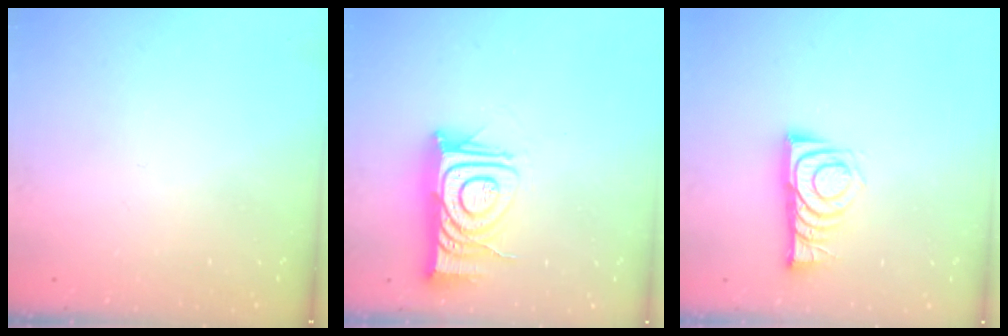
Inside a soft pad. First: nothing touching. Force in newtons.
{"total": 14.8, "press": 14.7, "slide": 1.0}
{"total": 8.2, "press": 8.2, "slide": 0.9}